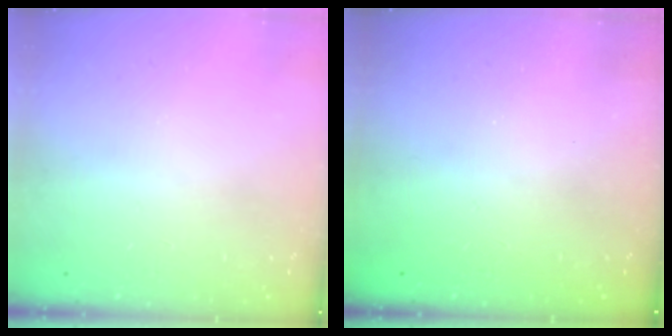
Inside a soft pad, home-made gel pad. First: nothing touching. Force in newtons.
{"total": 2.3, "press": 2.2, "slide": 0.8}